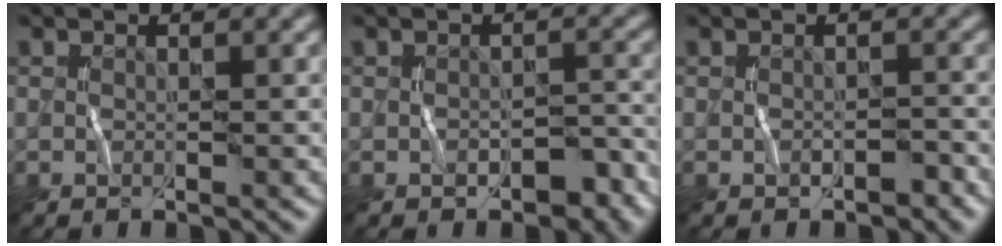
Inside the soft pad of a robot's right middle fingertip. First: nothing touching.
{"total": 2.7, "force": [-1.5, 1.6, 1.5], "torque": [-0.020, 0.000, -0.015]}
{"total": 1.1, "force": [-0.6, 0.6, 0.6], "torque": [-0.010, 0.002, -0.007]}